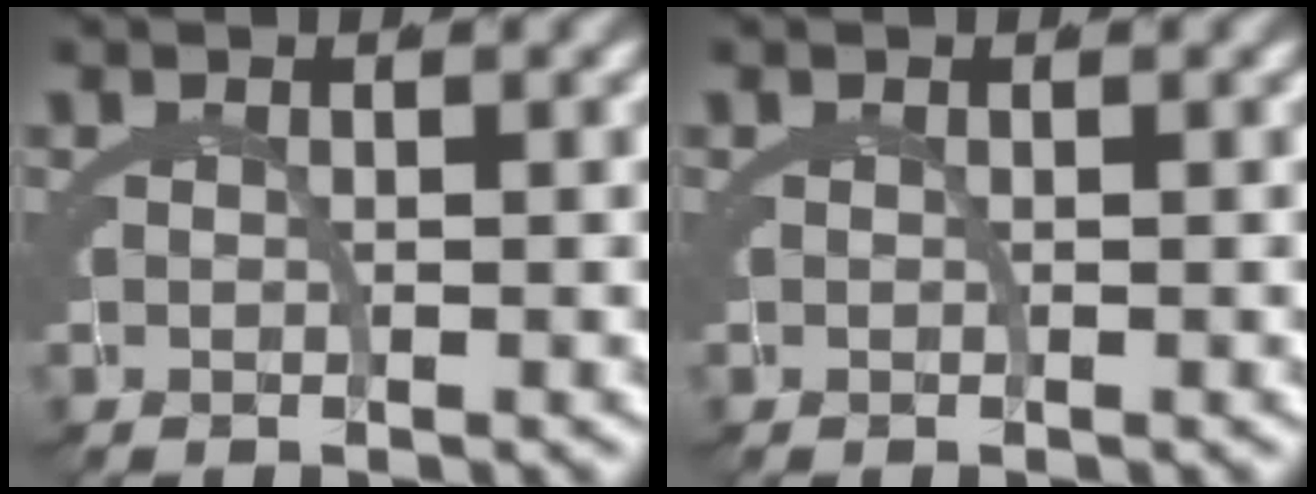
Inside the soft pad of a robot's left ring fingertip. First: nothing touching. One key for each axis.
{"total": 0.0}